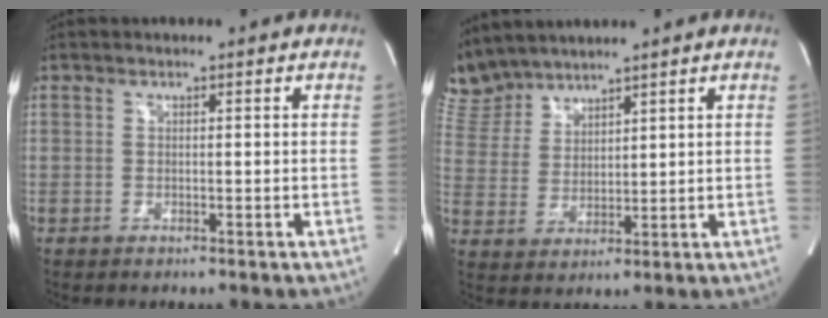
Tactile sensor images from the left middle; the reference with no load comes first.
{"total": 7.2, "force": [7.0, 1.5, 0.2], "torque": [-0.021, 0.014, 0.158]}